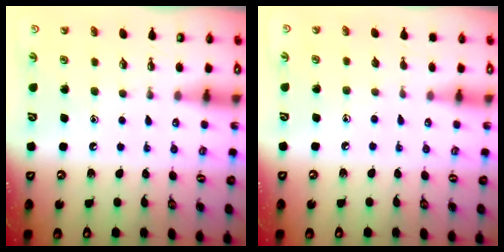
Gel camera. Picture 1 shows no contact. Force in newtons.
{"total": 3.7, "press": 3.7, "slide": 0.5}